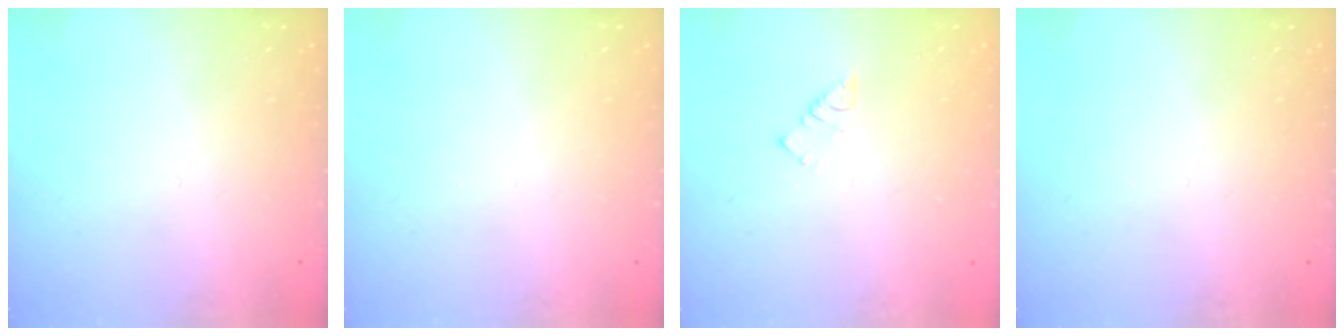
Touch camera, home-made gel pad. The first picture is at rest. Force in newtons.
{"total": 0.0}
{"total": 2.5, "press": 2.5, "slide": 0.1}
{"total": 1.8, "press": 1.8, "slide": 0.4}